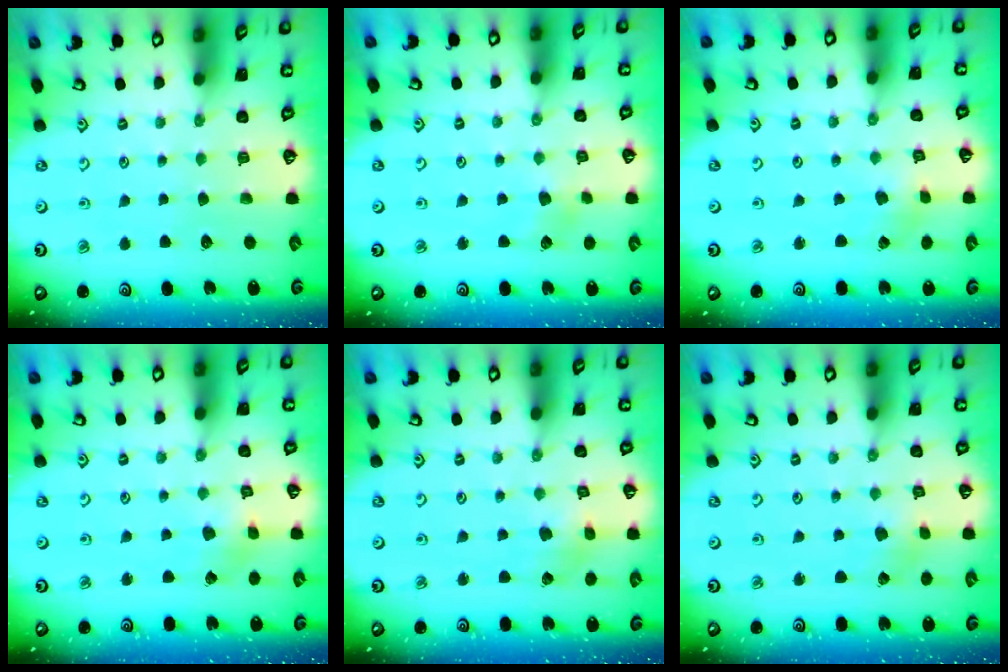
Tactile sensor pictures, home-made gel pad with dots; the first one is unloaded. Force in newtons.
{"total": 4.1, "press": 4.1, "slide": 0.5}
{"total": 1.0, "press": 1.0, "slide": 0.0}
{"total": 2.7, "press": 2.7, "slide": 0.3}
{"total": 3.7, "press": 3.7, "slide": 0.3}
{"total": 2.2, "press": 2.2, "slide": 0.4}